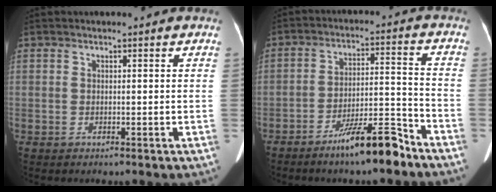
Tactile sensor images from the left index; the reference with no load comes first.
{"total": 9.5, "force": [-7.4, 0.9, 5.9], "torque": [-0.099, 0.003, -0.126]}